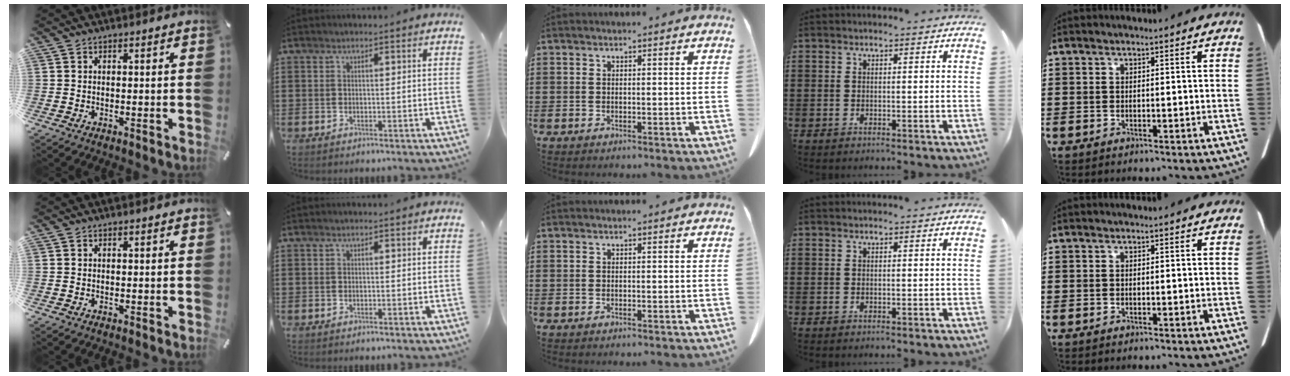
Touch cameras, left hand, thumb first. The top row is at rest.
{}